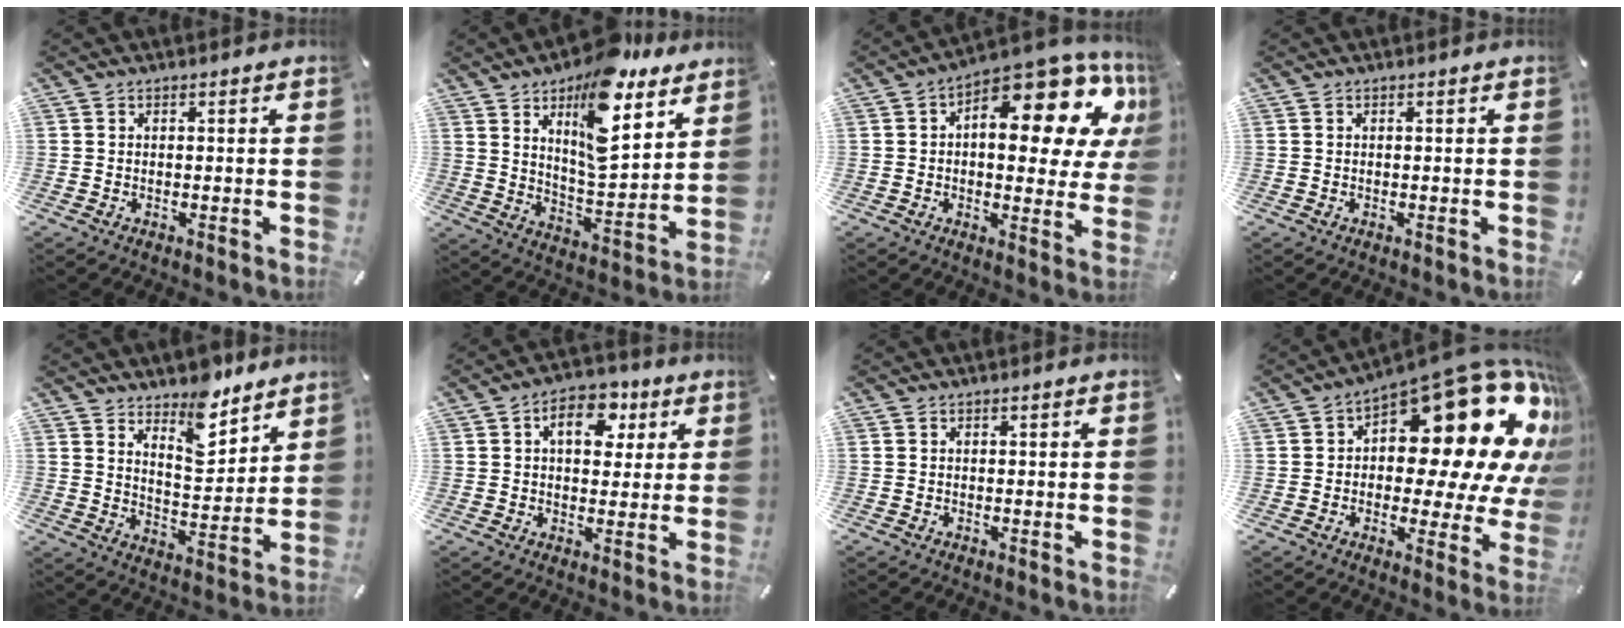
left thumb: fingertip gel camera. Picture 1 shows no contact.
{"total": 16.3, "force": [10.2, 7.0, 10.6], "torque": [-0.161, -0.061, 0.174]}
{"total": 17.5, "force": [7.9, 7.7, 13.6], "torque": [-0.182, -0.067, 0.126]}
{"total": 0.0}
{"total": 10.3, "force": [8.5, 4.6, 3.7], "torque": [-0.042, -0.069, 0.150]}
{"total": 8.6, "force": [4.8, 5.0, 5.0], "torque": [-0.050, -0.022, 0.077]}
{"total": 0.0}
{"total": 26.5, "force": [10.4, 13.2, 20.5], "torque": [-0.269, -0.101, 0.180]}